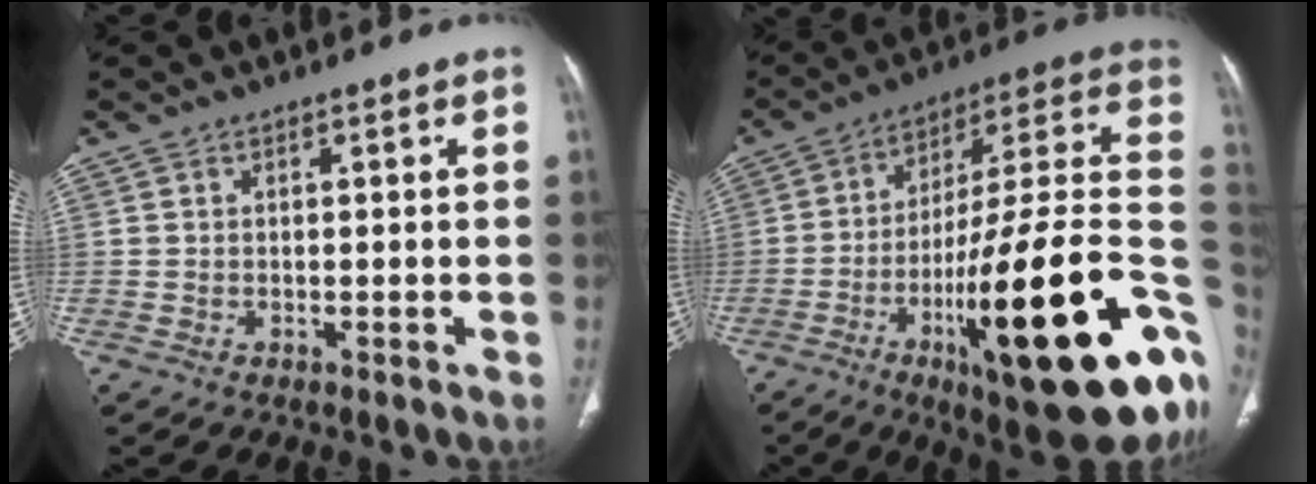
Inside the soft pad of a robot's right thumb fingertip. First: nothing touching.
{"total": 35.9, "force": [-10.7, 9.1, 33.0], "torque": [-0.404, 0.042, -0.161]}